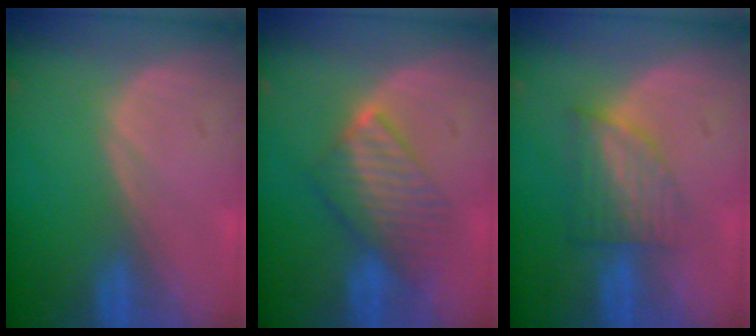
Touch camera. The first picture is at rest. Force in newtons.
{"total": 6.5, "press": 6.5, "slide": 0.7}
{"total": 6.3, "press": 5.6, "slide": 2.8}